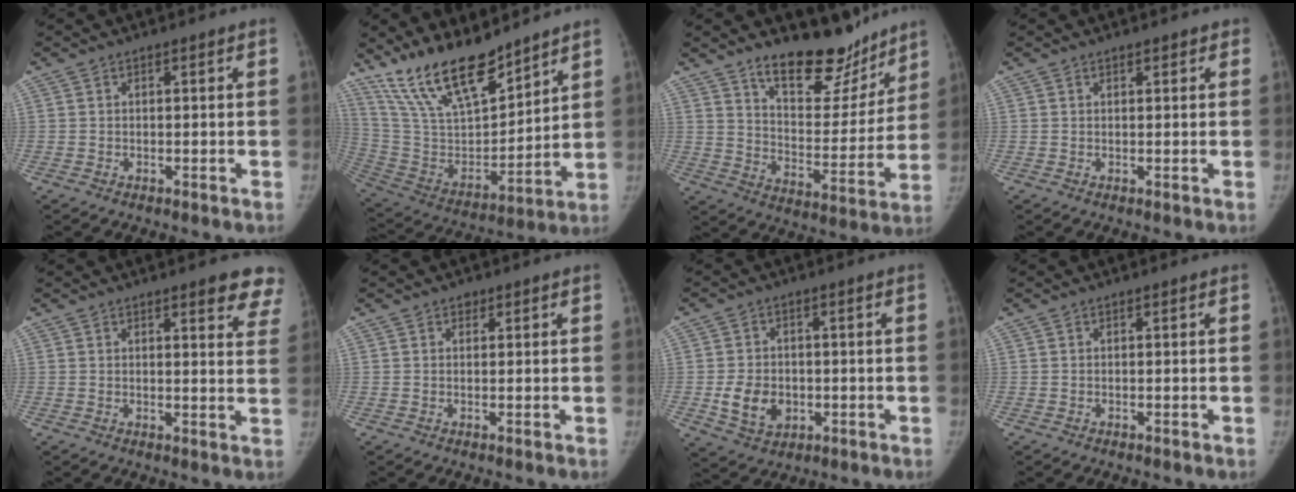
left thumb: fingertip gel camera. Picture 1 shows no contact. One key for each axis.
{"total": 18.9, "fx": 15.2, "fy": 5.9, "fz": 9.7, "tx": -0.139, "ty": -0.082, "tz": 0.291}
{"total": 17.4, "fx": 13.7, "fy": 7.3, "fz": 7.9, "tx": -0.051, "ty": -0.103, "tz": 0.212}
{"total": 1.0, "fx": 0.8, "fy": 0.5, "fz": 0.3, "tx": 0.003, "ty": -0.004, "tz": 0.007}
{"total": 8.4, "fx": 6.5, "fy": 2.5, "fz": 4.8, "tx": -0.023, "ty": -0.031, "tz": 0.059}
{"total": 1.0, "fx": 0.6, "fy": 0.8, "fz": 0.2, "tx": 0.005, "ty": -0.003, "tz": 0.007}
{"total": 7.5, "fx": -1.3, "fy": 6.0, "fz": 4.4, "tx": -0.054, "ty": 0.000, "tz": -0.011}
{"total": 0.0}